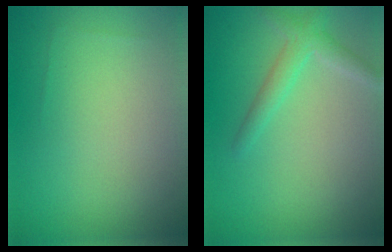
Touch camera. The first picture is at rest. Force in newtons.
{"total": 2.1, "press": 2.1, "slide": 0.1}